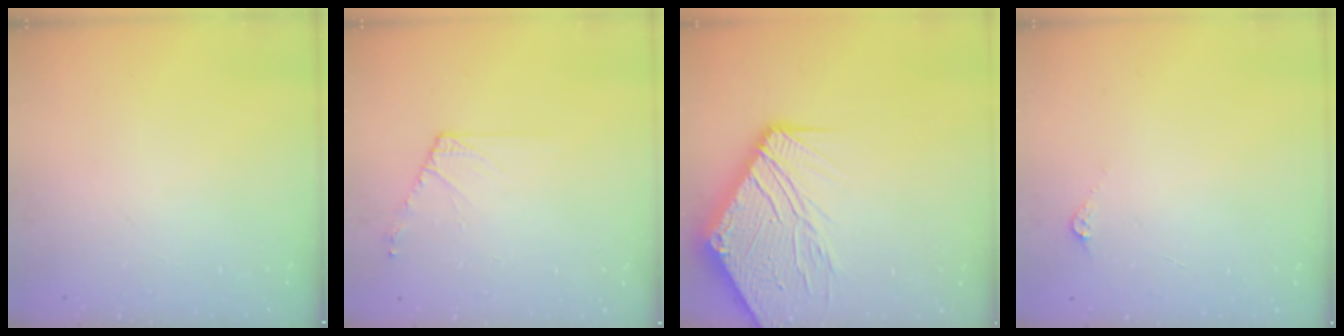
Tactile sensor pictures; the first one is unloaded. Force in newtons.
{"total": 6.5, "press": 6.4, "slide": 1.1}
{"total": 17.5, "press": 17.4, "slide": 2.2}
{"total": 4.8, "press": 4.8, "slide": 0.6}